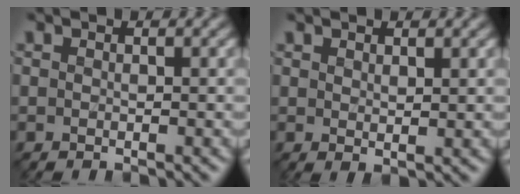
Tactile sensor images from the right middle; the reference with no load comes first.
{"total": 1.1, "force": [0.9, 0.2, 0.7], "torque": [-0.015, -0.001, 0.018]}